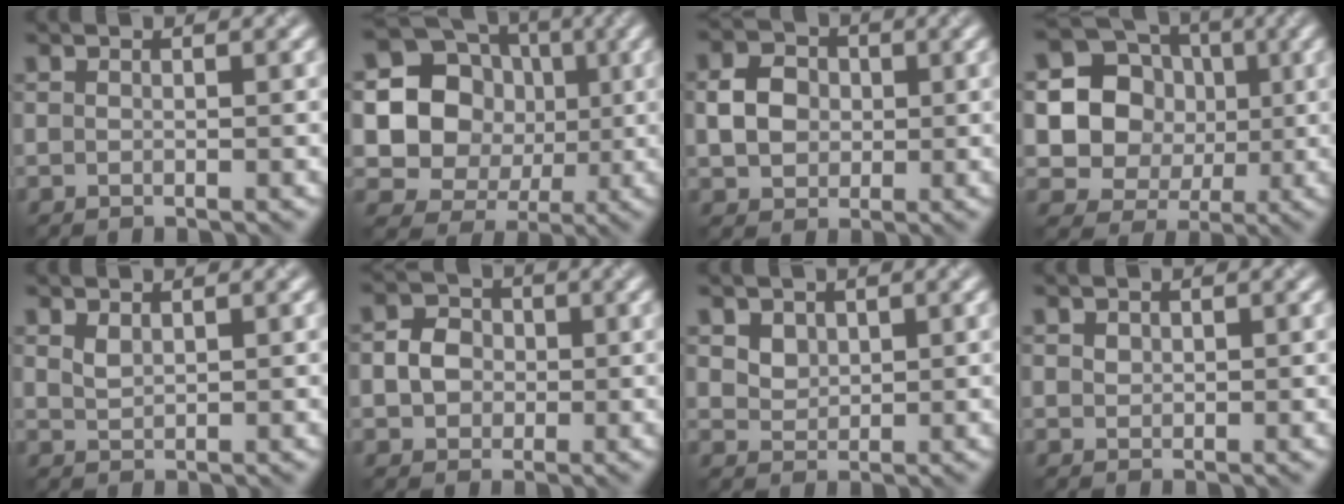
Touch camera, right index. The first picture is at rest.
{"total": 14.6, "force": [1.7, 13.6, 5.1], "torque": [-0.141, 0.030, 0.014]}
{"total": 3.6, "force": [0.1, 3.1, 1.8], "torque": [-0.034, 0.003, 0.001]}
{"total": 12.3, "force": [1.5, 11.7, 3.7], "torque": [-0.111, 0.029, 0.020]}
{"total": 1.1, "force": [0.8, 0.4, 0.6], "torque": [-0.017, 0.000, 0.021]}
{"total": 3.1, "force": [-0.1, 2.7, 1.5], "torque": [-0.018, 0.000, -0.009]}
{"total": 2.3, "force": [1.3, 1.6, 0.9], "torque": [-0.023, -0.003, 0.035]}
{"total": 0.7, "force": [0.4, 0.6, 0.2], "torque": [-0.004, -0.002, 0.009]}